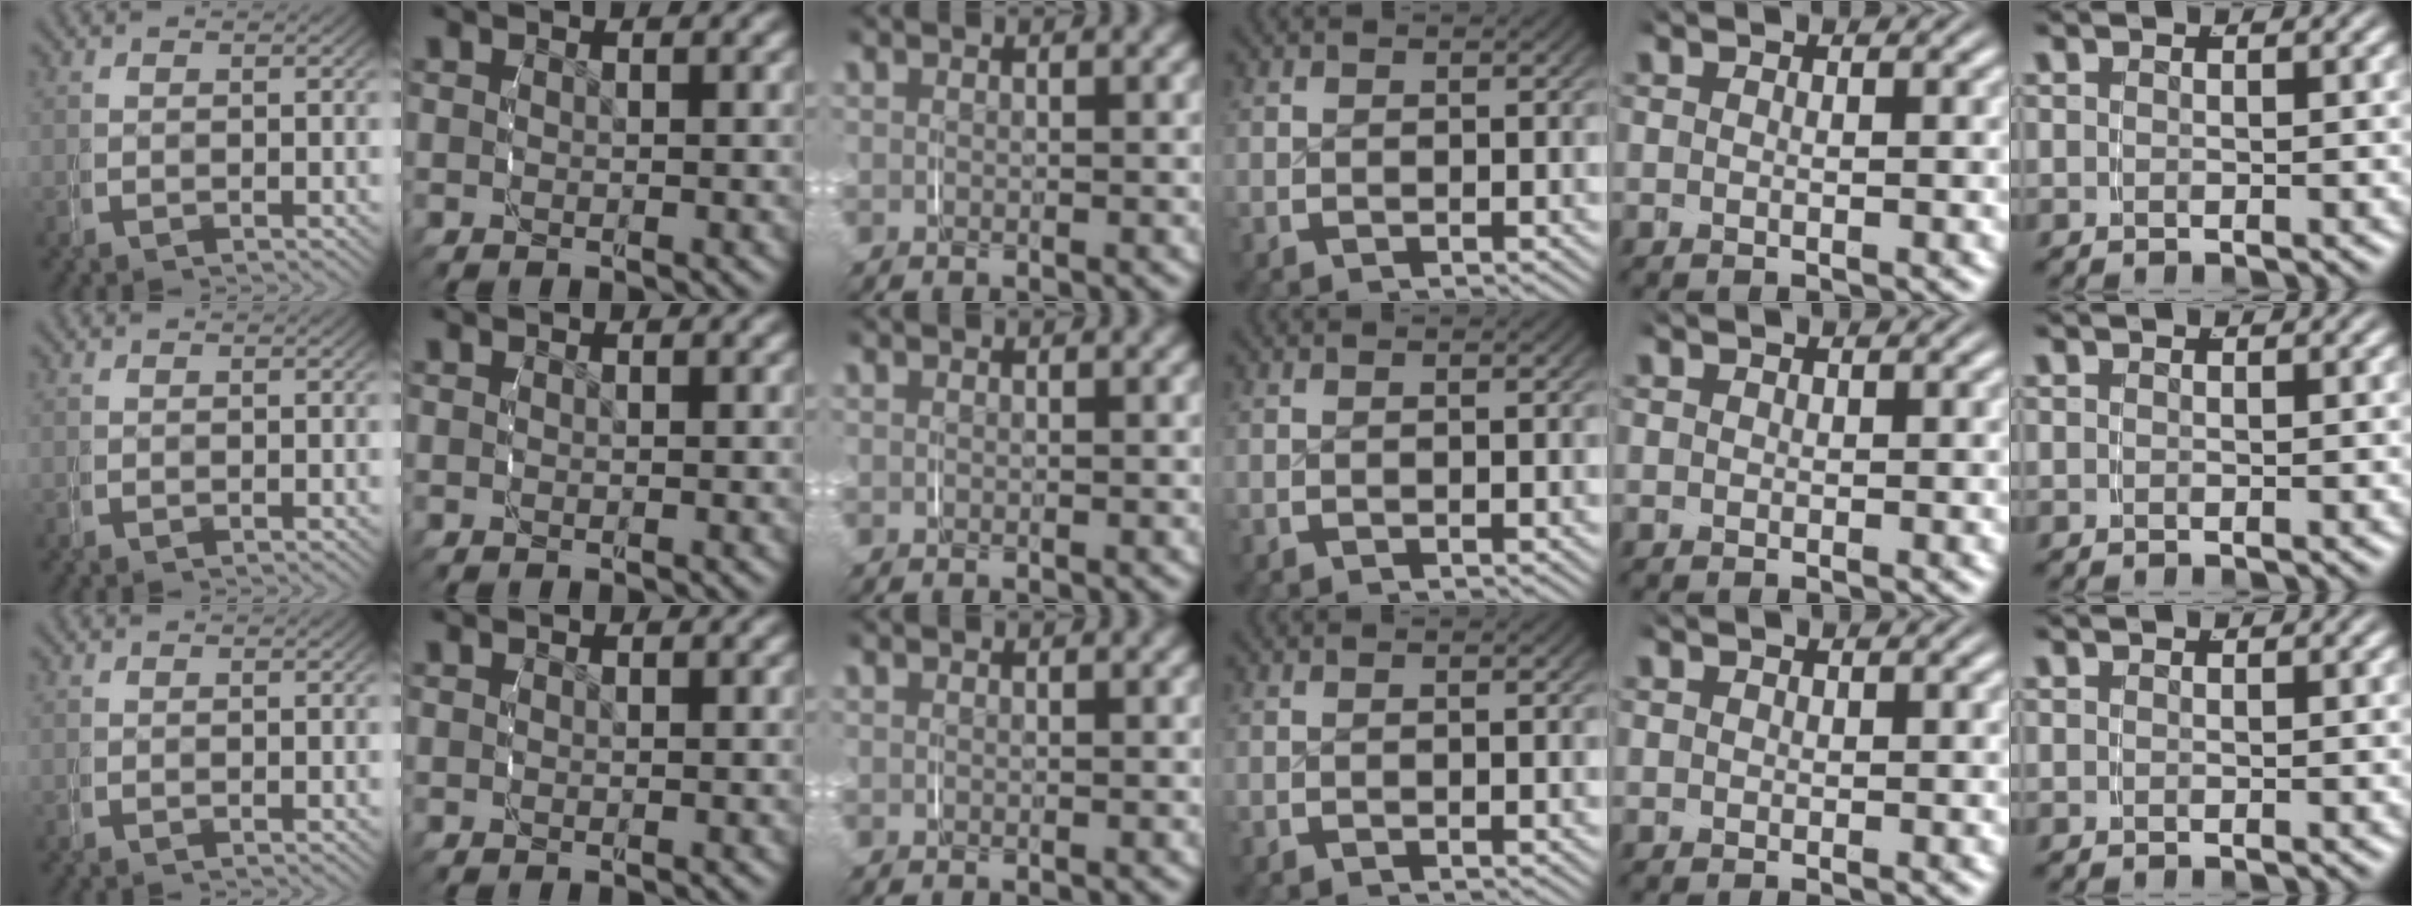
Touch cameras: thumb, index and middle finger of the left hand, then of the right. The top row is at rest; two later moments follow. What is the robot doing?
{"motion": "grasp_and_lifting", "object": "key"}